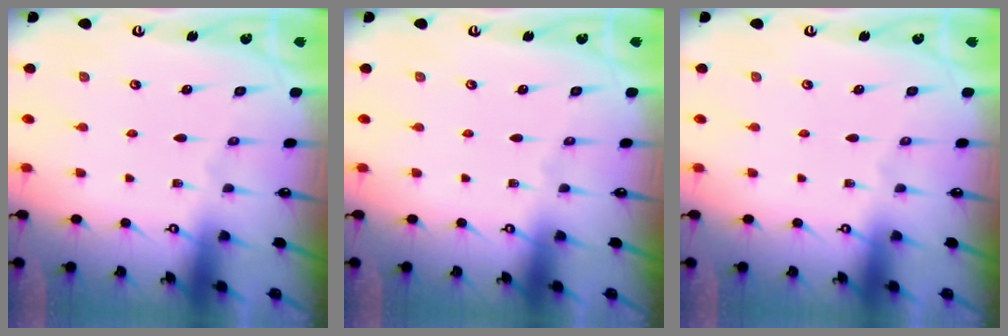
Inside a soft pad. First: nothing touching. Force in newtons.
{"total": 0.0}
{"total": 0.0}